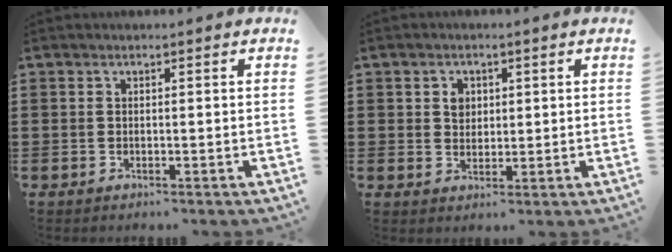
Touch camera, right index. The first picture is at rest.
{"total": 2.7, "force": [1.0, 1.7, 1.8], "torque": [-0.033, 0.003, 0.015]}